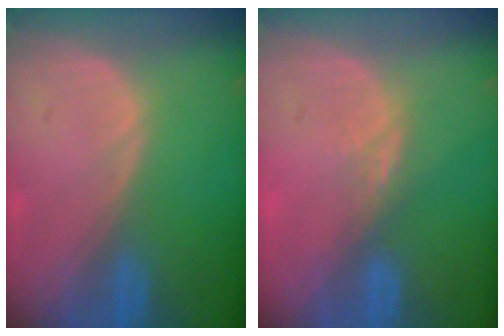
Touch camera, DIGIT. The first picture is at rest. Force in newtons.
{"total": 2.4, "press": 1.9, "slide": 1.4}